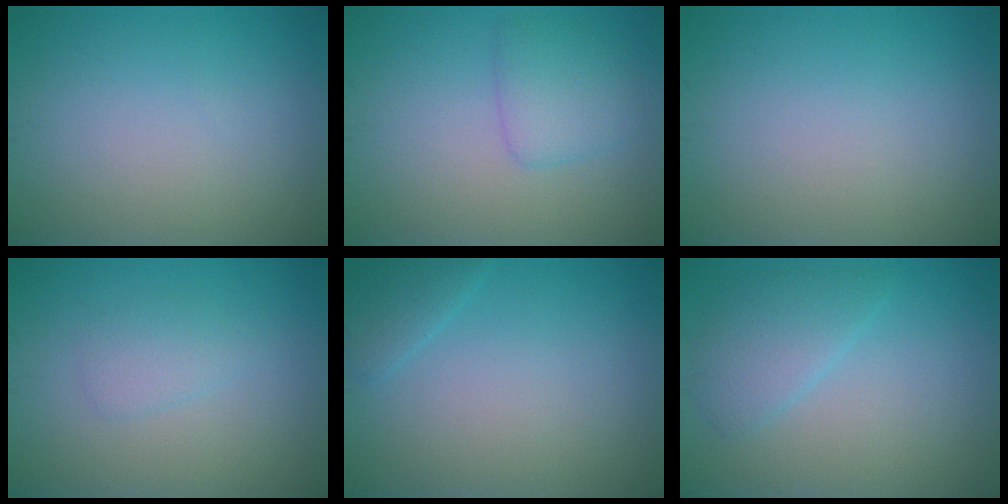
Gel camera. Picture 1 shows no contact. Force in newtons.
{"total": 2.5, "press": 2.5, "slide": 0.1}
{"total": 0.0}
{"total": 1.4, "press": 1.4, "slide": 0.1}
{"total": 1.5, "press": 1.5, "slide": 0.0}
{"total": 2.7, "press": 2.7, "slide": 0.1}